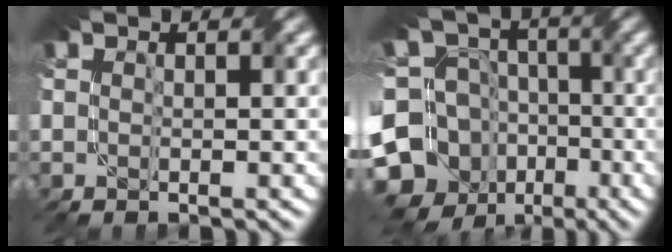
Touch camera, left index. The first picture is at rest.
{"total": 11.7, "force": [-4.9, 9.9, 3.9], "torque": [-0.093, 0.005, -0.098]}